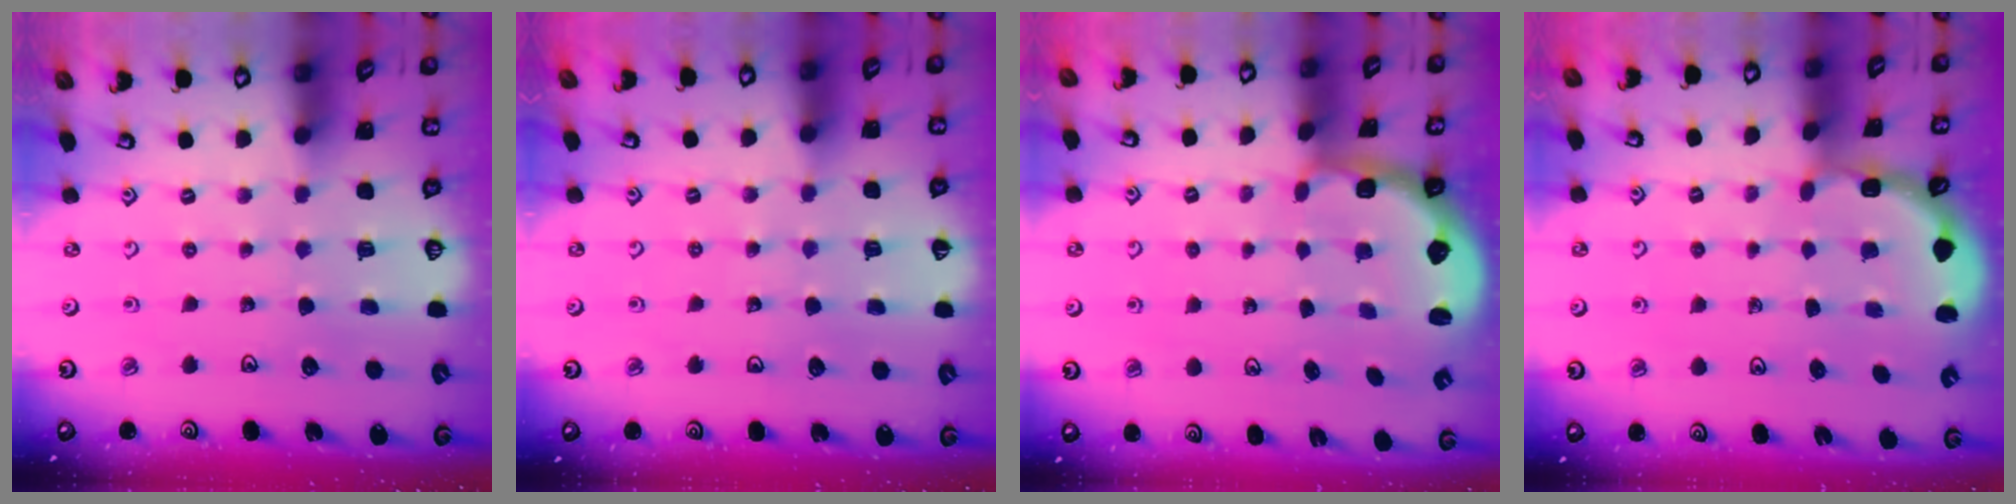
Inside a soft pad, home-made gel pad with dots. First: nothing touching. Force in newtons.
{"total": 2.1, "press": 2.1, "slide": 0.2}
{"total": 2.6, "press": 2.0, "slide": 1.7}
{"total": 1.9, "press": 1.9, "slide": 0.3}